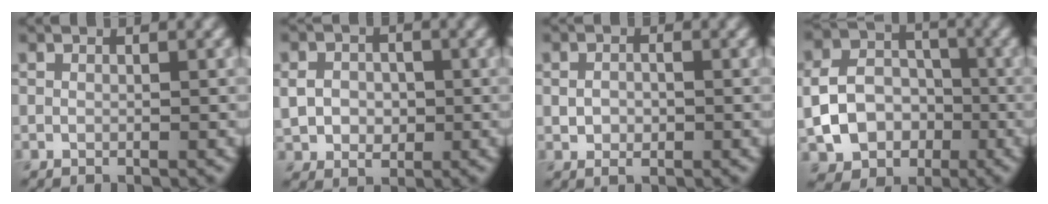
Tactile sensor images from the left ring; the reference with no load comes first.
{"total": 3.3, "force": [0.0, 2.8, 1.8], "torque": [-0.040, -0.004, -0.002]}
{"total": 1.7, "force": [-0.2, 1.1, 1.2], "torque": [-0.026, 0.001, -0.005]}
{"total": 6.5, "force": [-1.5, 5.3, 3.3], "torque": [-0.062, -0.006, -0.022]}